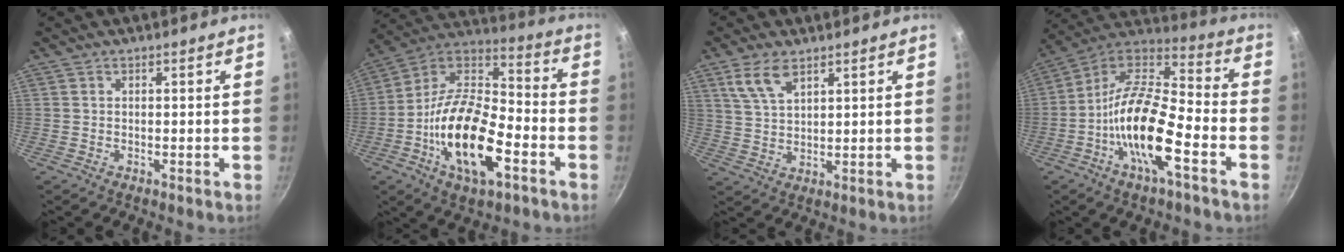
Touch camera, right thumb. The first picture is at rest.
{"total": 21.8, "force": [-7.4, 10.4, 17.7], "torque": [-0.311, 0.039, -0.151]}
{"total": 6.8, "force": [4.1, 3.1, 4.5], "torque": [-0.082, -0.013, 0.086]}
{"total": 18.8, "force": [-6.6, 6.7, 16.3], "torque": [-0.292, 0.049, -0.143]}